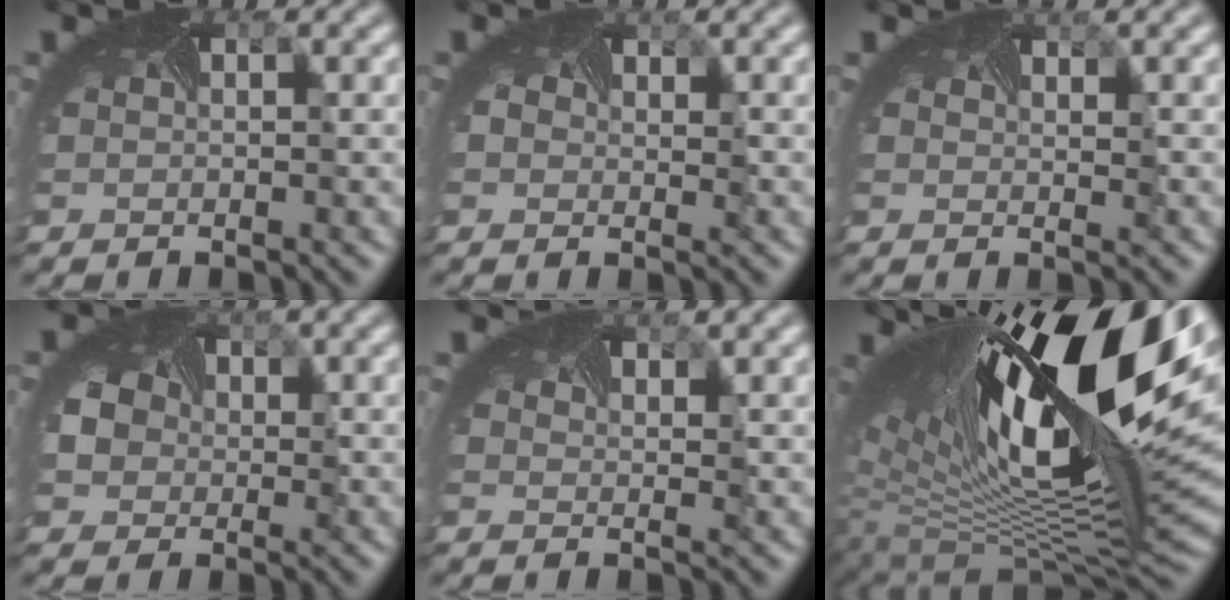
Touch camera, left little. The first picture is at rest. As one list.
[{"total": 0.0}, {"total": 0.9, "force": [0.6, 0.3, 0.7], "torque": [-0.008, 0.002, 0.007]}, {"total": 2.5, "force": [0.8, 2.2, 0.9], "torque": [-0.045, -0.009, 0.028]}, {"total": 2.1, "force": [1.5, 0.7, 1.2], "torque": [-0.016, 0.002, 0.018]}, {"total": 19.1, "force": [5.8, 7.3, 16.7], "torque": [-0.263, 0.021, 0.116]}]